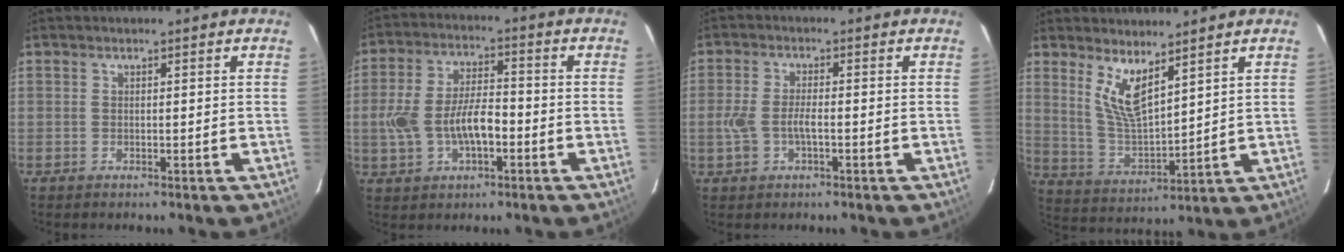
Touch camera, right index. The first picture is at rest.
{"total": 10.7, "force": [-2.7, 5.2, 8.9], "torque": [-0.187, 0.009, -0.041]}
{"total": 5.2, "force": [-1.4, 2.4, 4.3], "torque": [-0.095, 0.000, -0.025]}
{"total": 8.3, "force": [5.2, 2.5, 5.9], "torque": [-0.119, -0.013, 0.114]}